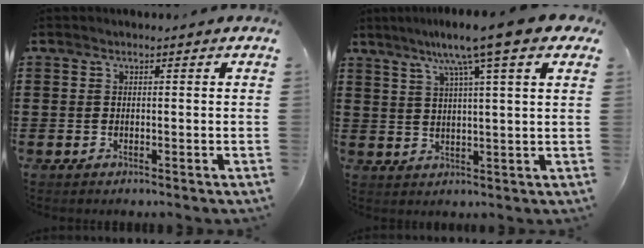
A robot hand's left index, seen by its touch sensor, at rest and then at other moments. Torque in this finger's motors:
{"motor_torque": [1.23, -0.90, 1.03, 0.21]}